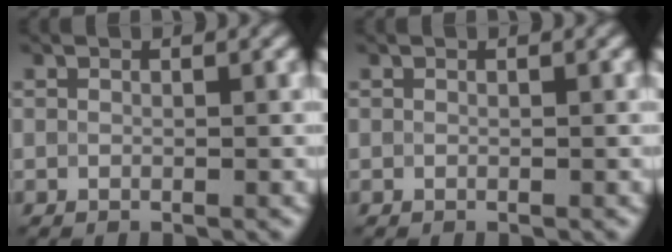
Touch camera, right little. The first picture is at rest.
{"total": 0.0}